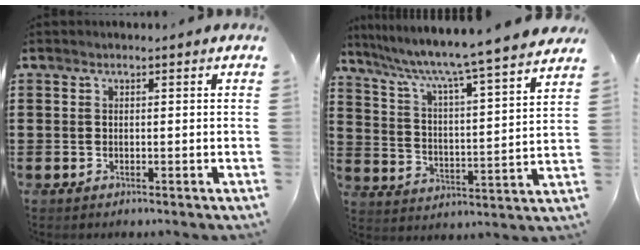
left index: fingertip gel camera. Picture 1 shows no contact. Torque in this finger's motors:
{"motor_torque": [1.48, 0.65, 1.05, 0.21]}